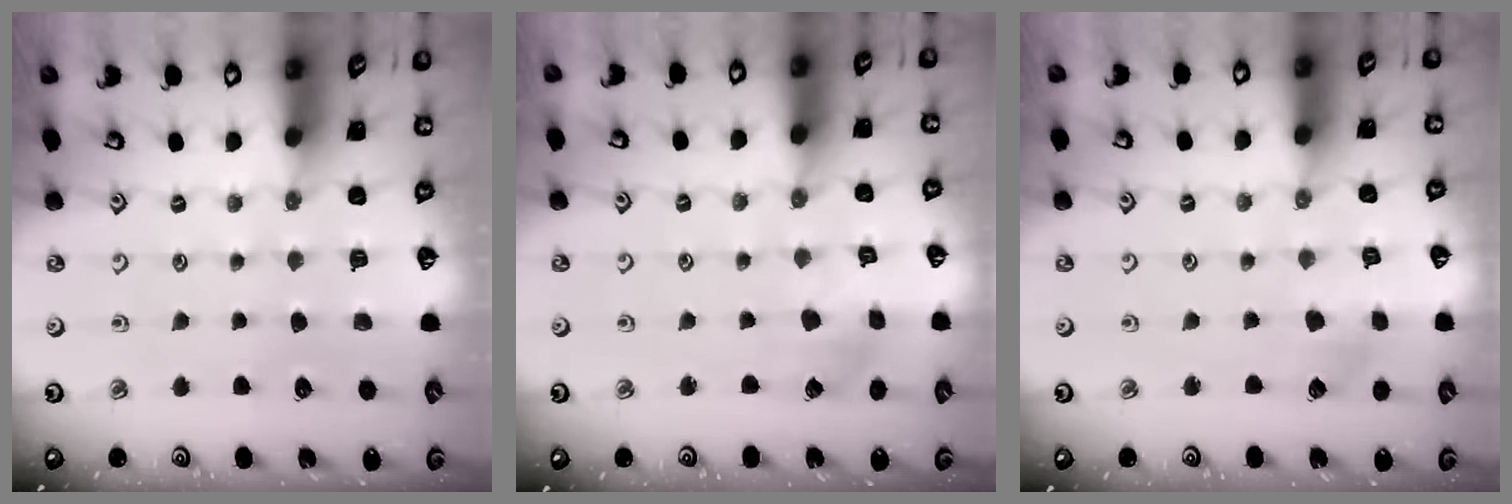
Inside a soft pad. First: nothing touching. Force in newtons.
{"total": 2.0, "press": 2.0, "slide": 0.3}
{"total": 2.8, "press": 2.7, "slide": 0.4}